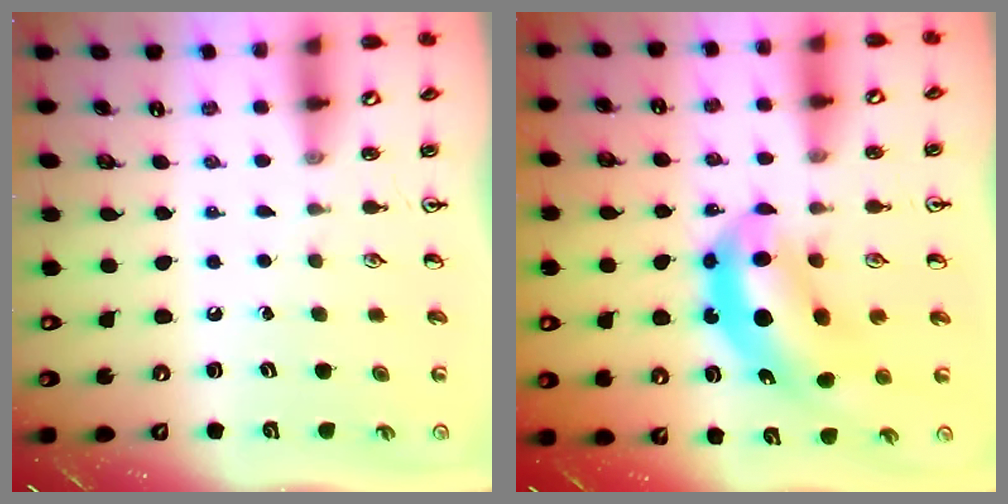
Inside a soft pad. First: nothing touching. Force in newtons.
{"total": 10.0, "press": 9.6, "slide": 3.0}